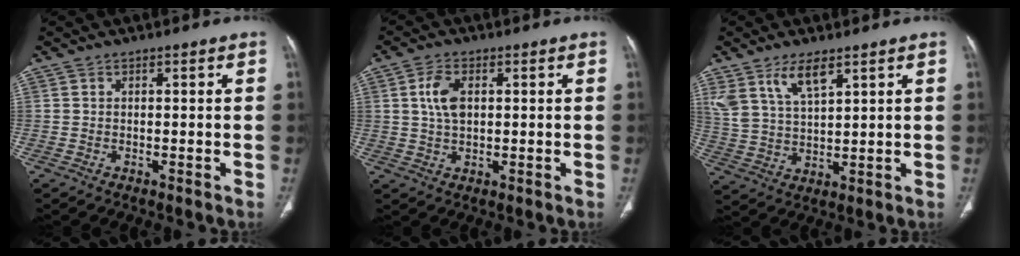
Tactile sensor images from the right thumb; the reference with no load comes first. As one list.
[{"total": 5.6, "force": [1.3, 3.2, 4.4], "torque": [-0.089, -0.001, 0.023]}, {"total": 8.4, "force": [5.3, 3.3, 5.6], "torque": [-0.110, -0.022, 0.114]}]